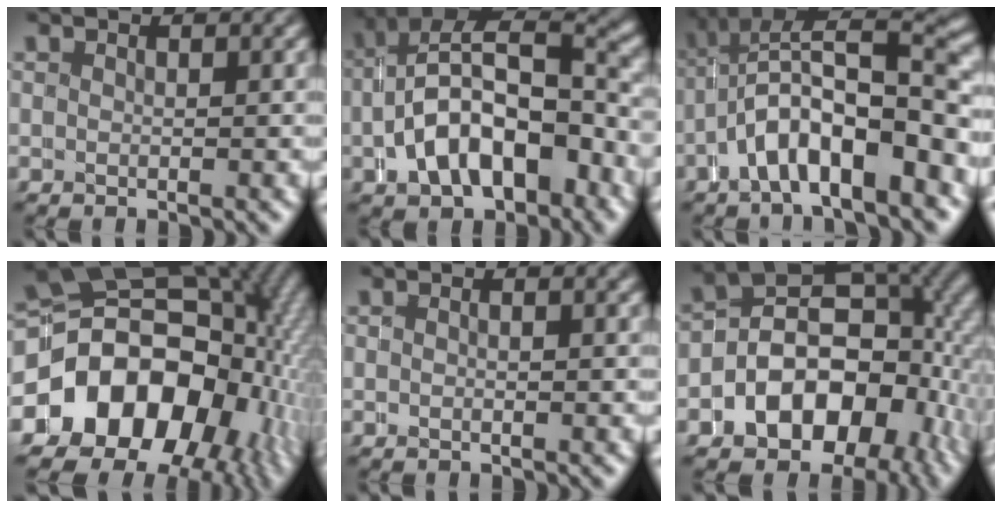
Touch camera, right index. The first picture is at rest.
{"total": 8.9, "force": [-1.6, 5.6, 6.6], "torque": [-0.116, -0.005, -0.023]}
{"total": 8.0, "force": [-0.9, 3.9, 6.9], "torque": [-0.100, 0.008, -0.018]}
{"total": 22.1, "force": [-3.1, 16.8, 14.0], "torque": [-0.257, -0.055, -0.044]}
{"total": 0.5, "force": [-0.1, -0.4, 0.3], "torque": [-0.003, 0.007, -0.003]}
{"total": 11.7, "force": [-1.0, 8.8, 7.7], "torque": [-0.127, -0.011, -0.022]}